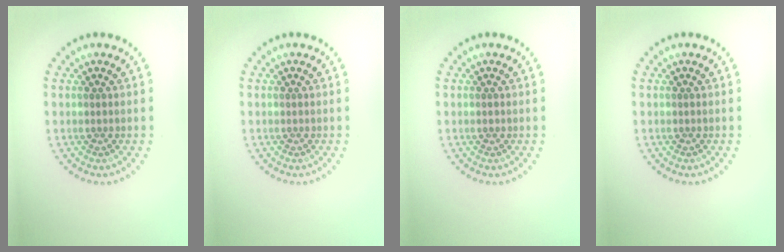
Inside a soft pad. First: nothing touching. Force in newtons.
{"total": 0.0}
{"total": 0.5, "press": 0.5, "slide": 0.1}
{"total": 0.0}